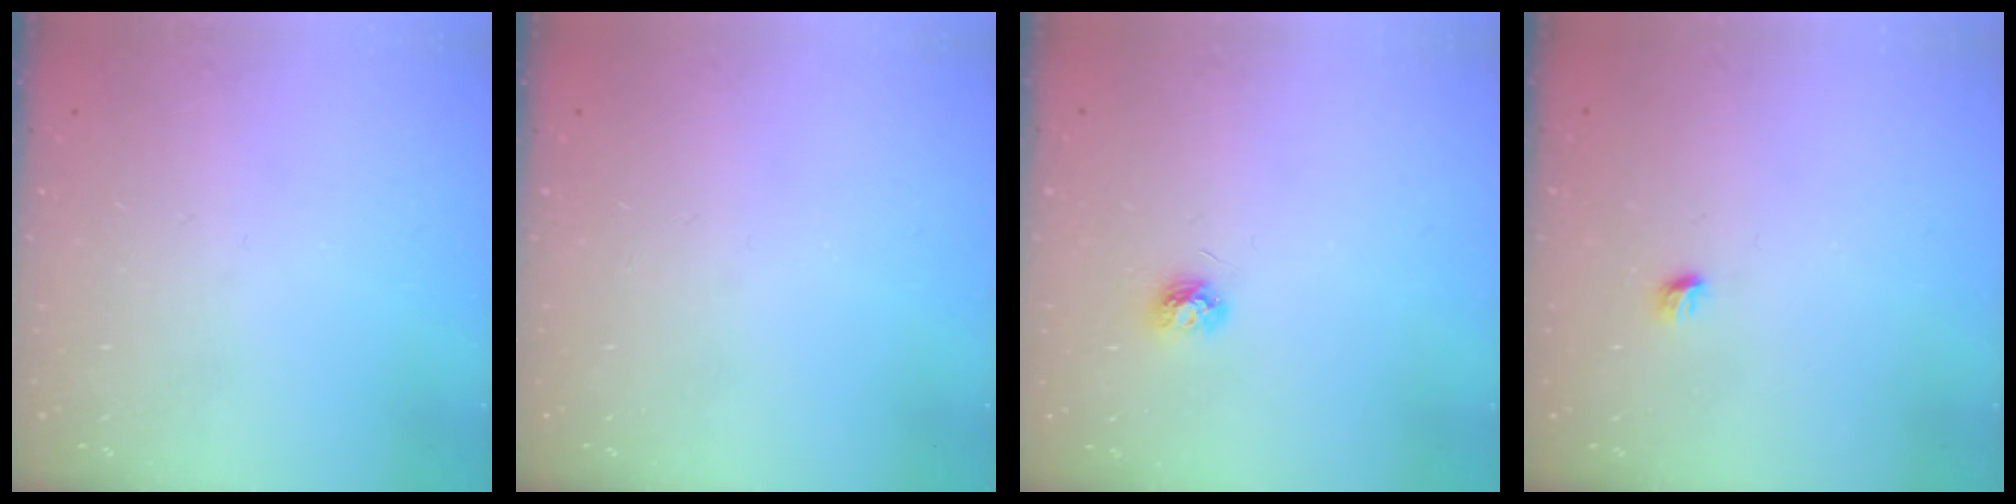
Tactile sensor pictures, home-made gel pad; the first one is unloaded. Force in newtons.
{"total": 0.0}
{"total": 4.2, "press": 4.2, "slide": 0.3}
{"total": 3.7, "press": 3.6, "slide": 1.0}